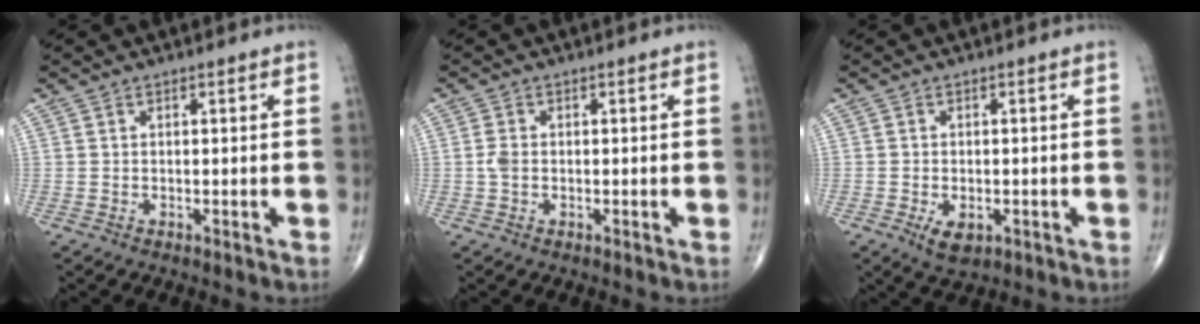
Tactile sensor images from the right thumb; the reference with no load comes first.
{"total": 1.8, "force": [-0.2, 1.2, 1.4], "torque": [-0.035, 0.002, -0.007]}
{"total": 4.0, "force": [-1.6, 2.3, 2.9], "torque": [-0.043, -0.002, -0.018]}